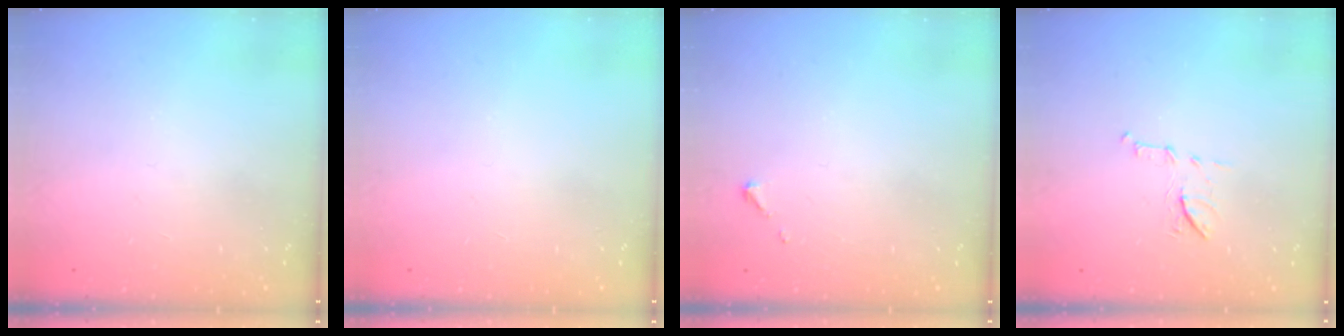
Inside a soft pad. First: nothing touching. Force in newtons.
{"total": 0.0}
{"total": 2.6, "press": 2.6, "slide": 0.3}
{"total": 7.2, "press": 7.0, "slide": 1.5}